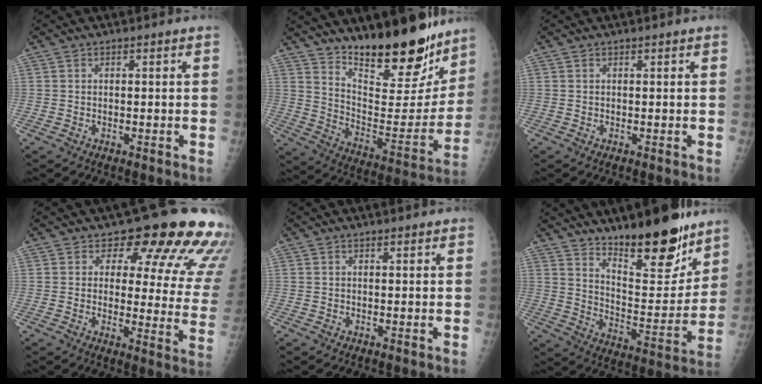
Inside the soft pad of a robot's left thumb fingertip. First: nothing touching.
{"total": 23.4, "force": [17.6, 8.0, 13.2], "torque": [-0.153, -0.113, 0.276]}
{"total": 0.0}
{"total": 18.1, "force": [12.6, 7.5, 10.6], "torque": [-0.072, -0.069, 0.128]}
{"total": 0.5, "force": [0.4, 0.2, 0.2], "torque": [-0.005, -0.002, 0.005]}
{"total": 18.5, "force": [13.6, 5.8, 11.1], "torque": [-0.121, -0.110, 0.221]}